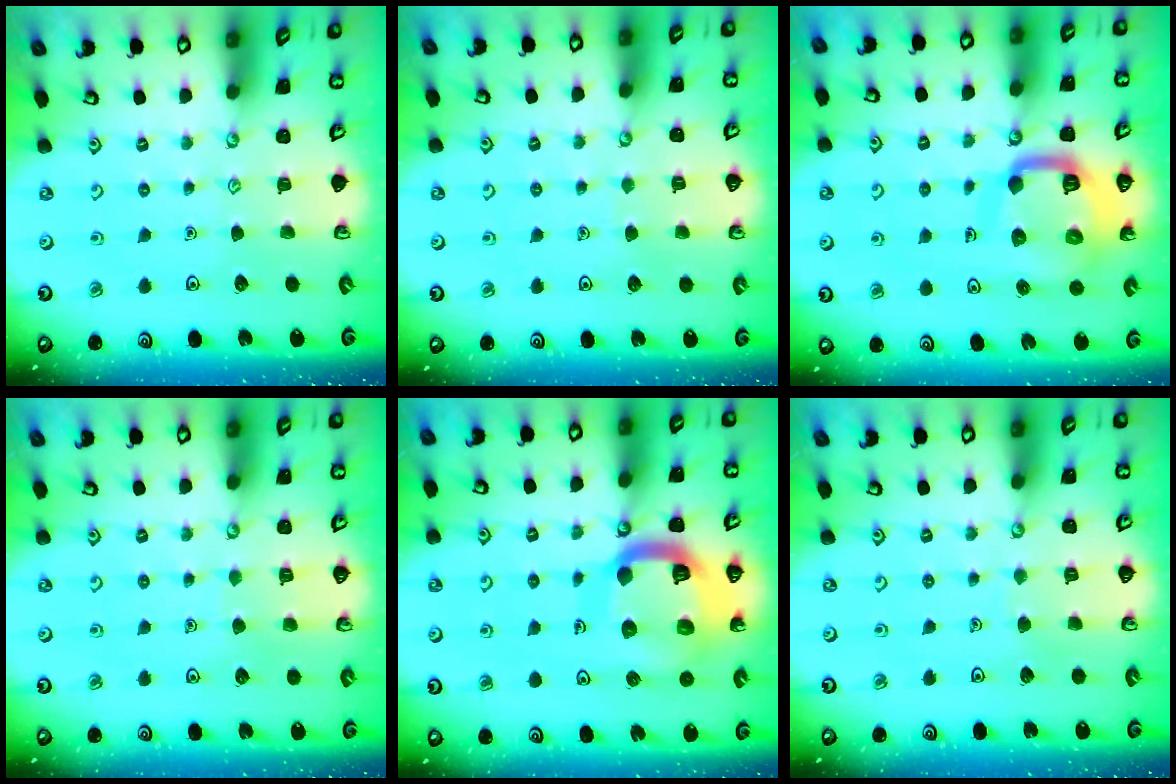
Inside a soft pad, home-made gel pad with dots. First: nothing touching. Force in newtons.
{"total": 2.4, "press": 2.4, "slide": 0.2}
{"total": 14.0, "press": 13.9, "slide": 1.5}
{"total": 3.5, "press": 3.5, "slide": 0.2}
{"total": 18.2, "press": 18.1, "slide": 1.8}
{"total": 2.4, "press": 2.4, "slide": 0.2}